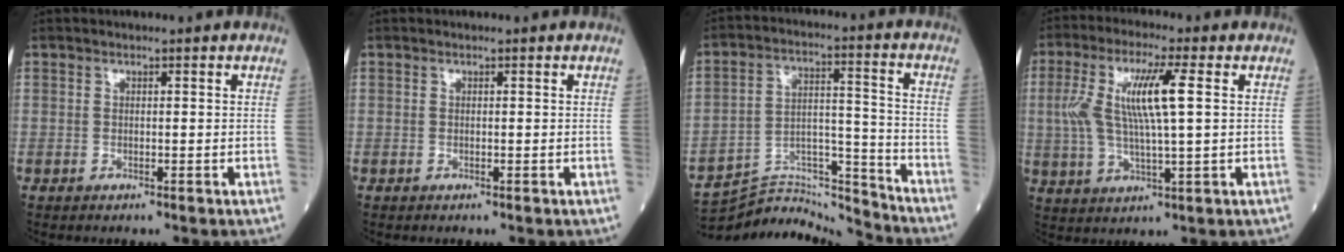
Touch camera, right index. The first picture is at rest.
{"total": 0.0}
{"total": 13.8, "force": [-13.8, -0.4, -0.3], "torque": [0.004, 0.047, -0.234]}
{"total": 10.3, "force": [1.8, 1.2, 10.1], "torque": [-0.215, 0.010, 0.034]}